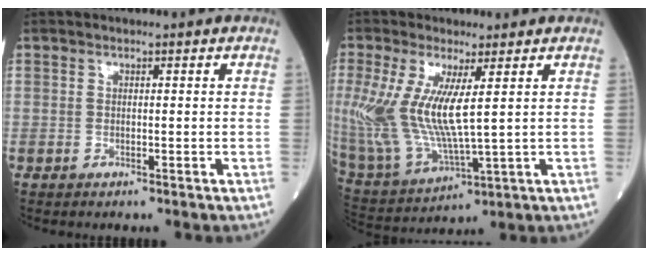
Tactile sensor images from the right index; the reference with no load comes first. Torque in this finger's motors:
{"motor_torque": [1.83, 0.31, 0.82, 0.21]}